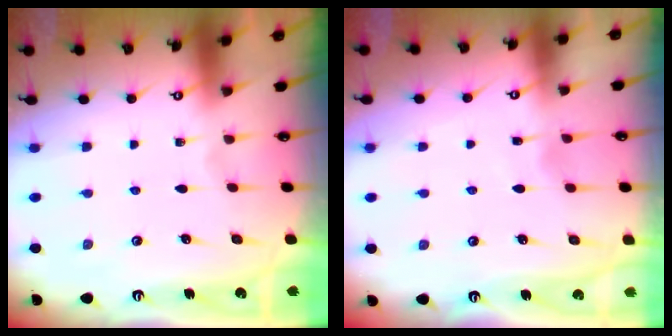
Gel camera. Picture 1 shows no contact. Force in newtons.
{"total": 3.8, "press": 3.7, "slide": 0.5}